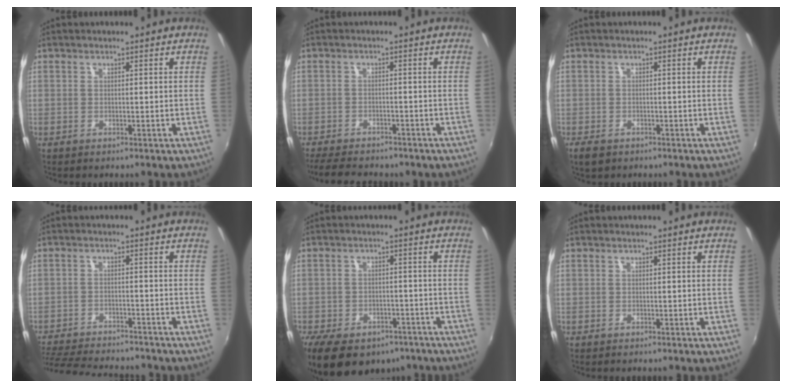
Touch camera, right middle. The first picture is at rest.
{"total": 8.8, "force": [-7.6, 2.6, 3.5], "torque": [-0.088, -0.016, -0.114]}
{"total": 2.4, "force": [-1.6, 1.4, 1.2], "torque": [-0.029, -0.006, -0.027]}
{"total": 15.0, "force": [-13.4, 3.2, 5.9], "torque": [-0.136, -0.017, -0.204]}
{"total": 15.7, "force": [-10.6, 8.5, 7.8], "torque": [-0.172, -0.015, -0.145]}
{"total": 0.0}